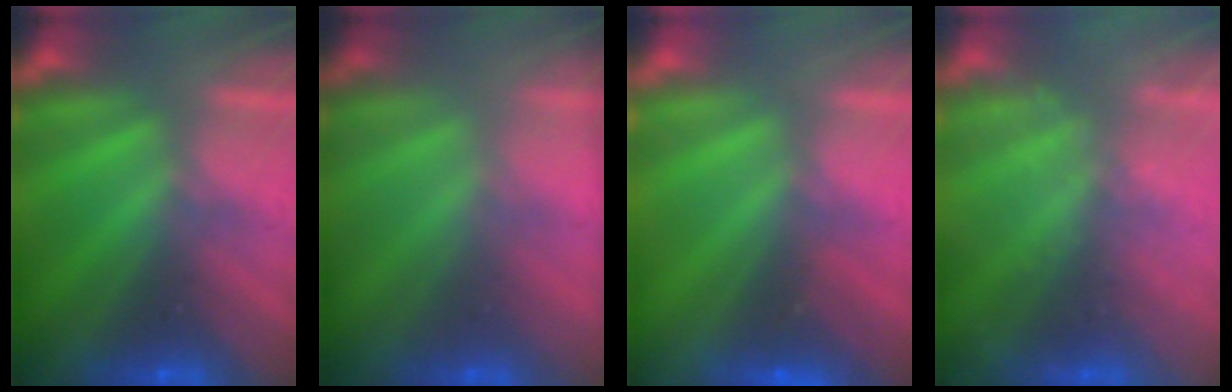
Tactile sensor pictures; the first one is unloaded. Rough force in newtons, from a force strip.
{"total": 1.7}
{"total": 2.4}
{"total": 2.5}